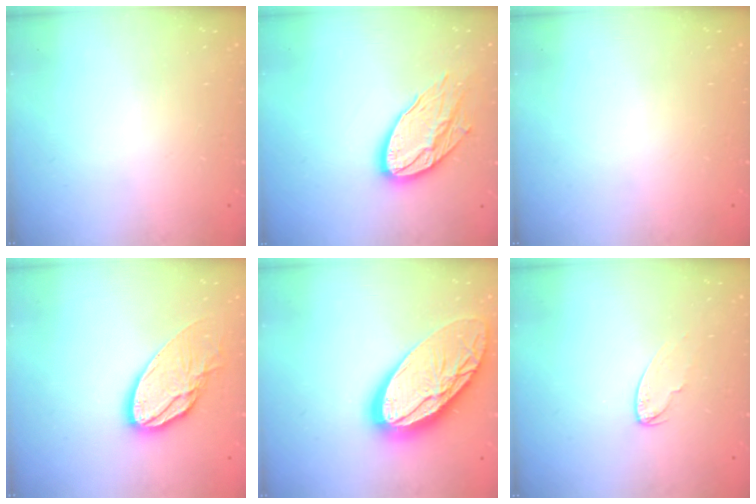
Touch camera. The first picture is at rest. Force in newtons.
{"total": 15.3, "press": 15.2, "slide": 1.2}
{"total": 0.0}
{"total": 15.1, "press": 15.1, "slide": 1.3}
{"total": 26.8, "press": 26.6, "slide": 2.8}
{"total": 4.8, "press": 4.8, "slide": 0.5}